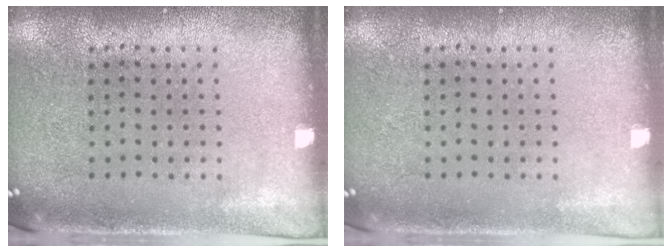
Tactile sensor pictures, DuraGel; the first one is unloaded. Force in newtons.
{"total": 0.0}